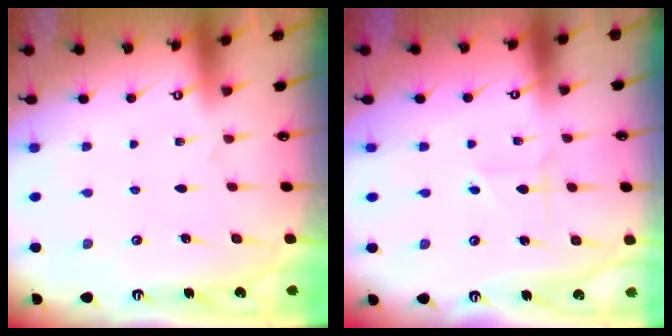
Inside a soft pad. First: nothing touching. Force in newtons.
{"total": 2.3, "press": 2.3, "slide": 0.2}